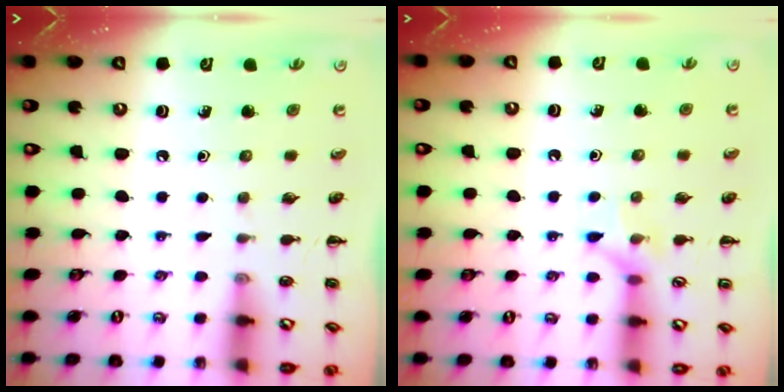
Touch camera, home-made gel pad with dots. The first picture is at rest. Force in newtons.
{"total": 6.1, "press": 6.1, "slide": 0.4}